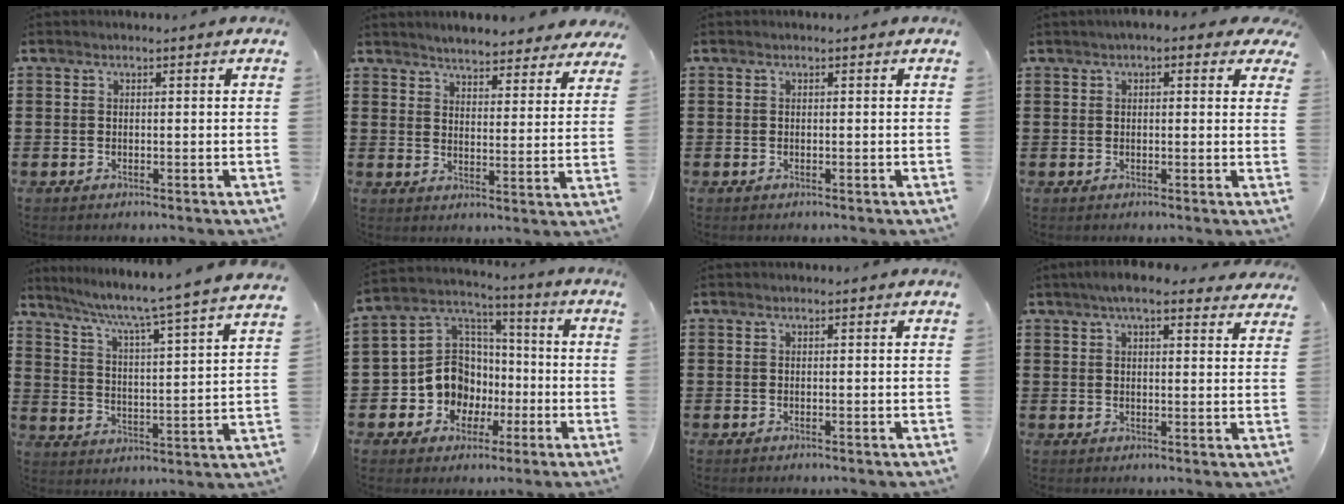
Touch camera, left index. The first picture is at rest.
{"total": 4.4, "force": [4.3, 0.2, 0.3], "torque": [-0.026, -0.019, 0.078]}
{"total": 0.0}
{"total": 2.0, "force": [1.0, 0.8, 1.5], "torque": [-0.032, 0.009, 0.016]}
{"total": 5.3, "force": [4.4, -1.2, 2.7], "torque": [-0.073, -0.047, 0.061]}
{"total": 10.9, "force": [-2.7, 9.9, 3.6], "torque": [-0.125, 0.008, -0.048]}
{"total": 0.0}
{"total": 5.4, "force": [4.3, 1.3, 3.0], "torque": [-0.069, 0.002, 0.079]}